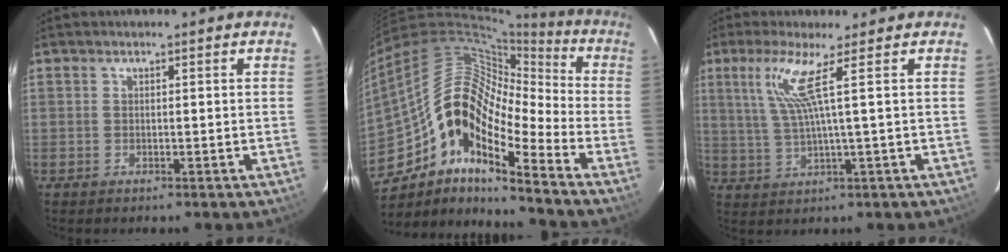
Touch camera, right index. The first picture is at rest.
{"total": 17.3, "force": [-8.9, 6.4, 13.4], "torque": [-0.215, -0.003, -0.183]}
{"total": 6.4, "force": [2.6, -1.3, 5.8], "torque": [-0.115, -0.004, 0.060]}